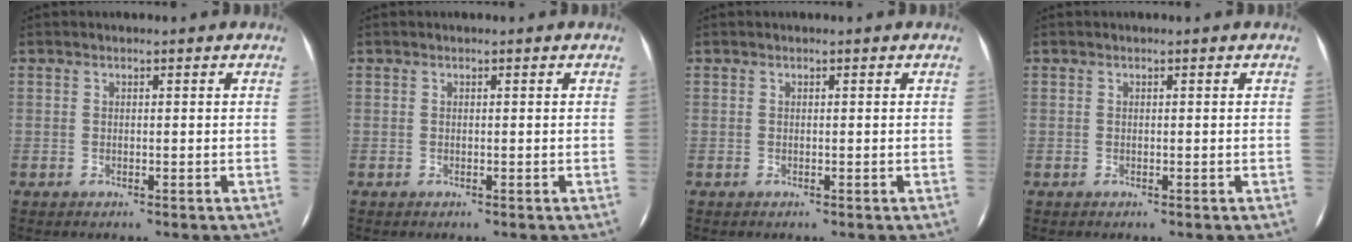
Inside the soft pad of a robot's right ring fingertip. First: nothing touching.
{"total": 0.0}
{"total": 0.0}
{"total": 0.0}